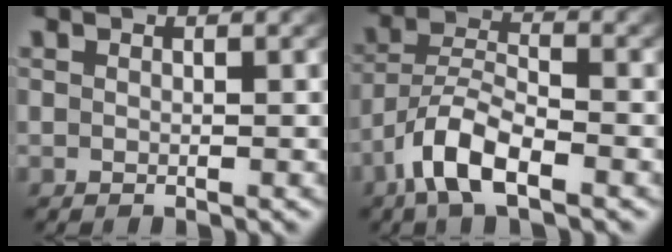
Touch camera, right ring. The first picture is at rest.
{"total": 5.1, "force": [-2.8, 2.1, 3.7], "torque": [-0.083, -0.016, -0.045]}